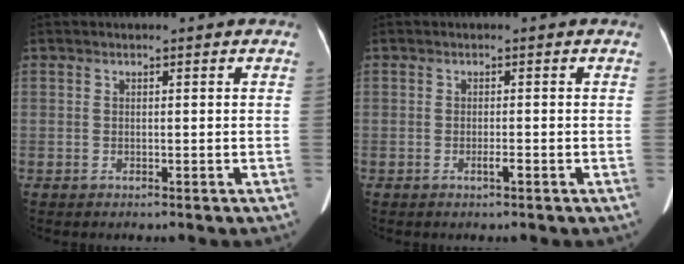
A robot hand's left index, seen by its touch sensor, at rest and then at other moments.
{"total": 1.0, "force": [-0.6, 0.0, 0.8], "torque": [-0.015, 0.000, -0.012]}